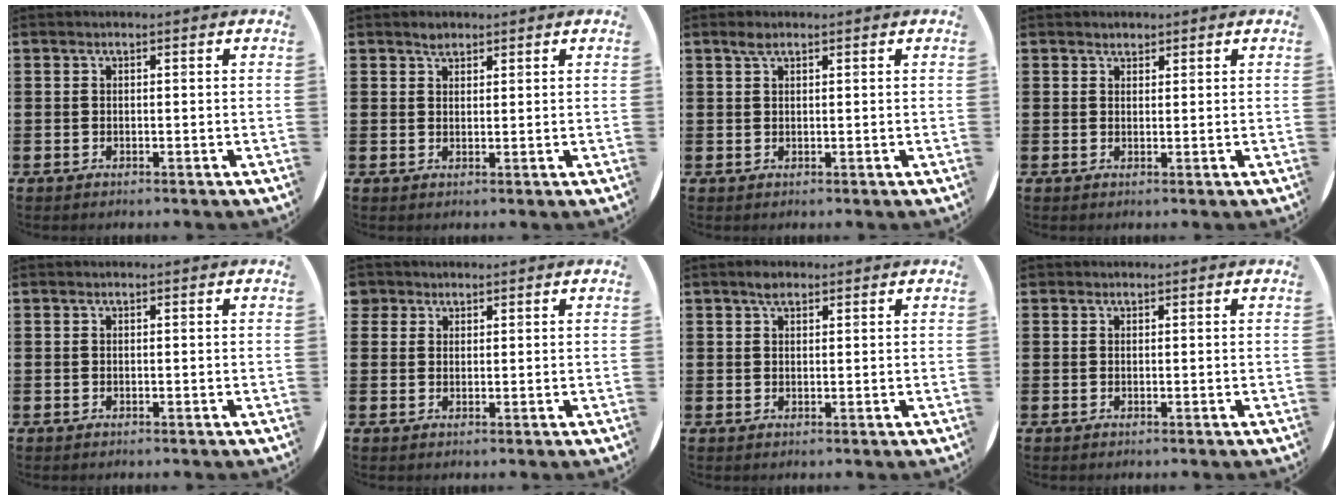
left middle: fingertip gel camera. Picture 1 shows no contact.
{"total": 1.4, "force": [1.3, 0.6, 0.3], "torque": [0.002, 0.000, 0.022]}
{"total": 1.3, "force": [0.9, 0.5, 0.9], "torque": [-0.019, 0.004, 0.015]}
{"total": 1.1, "force": [1.1, 0.4, 0.0], "torque": [0.006, -0.001, 0.019]}
{"total": 0.0}
{"total": 1.8, "force": [1.4, 1.1, 0.0], "torque": [0.004, 0.002, 0.027]}
{"total": 1.7, "force": [1.3, 0.7, 0.8], "torque": [-0.010, 0.002, 0.022]}
{"total": 0.0}